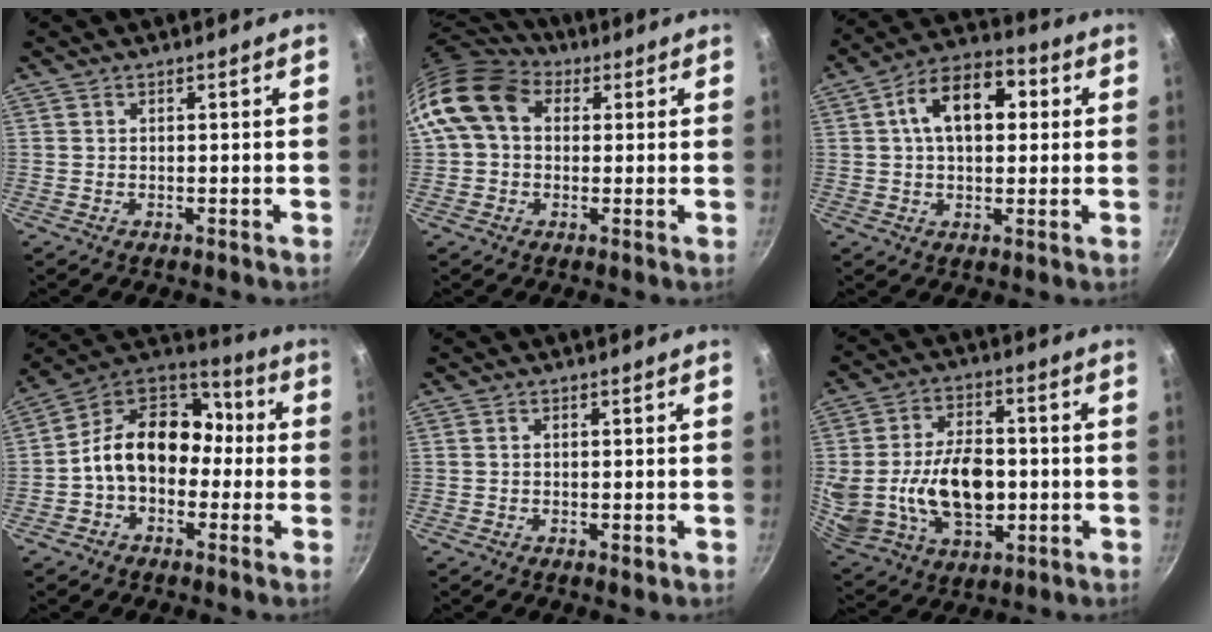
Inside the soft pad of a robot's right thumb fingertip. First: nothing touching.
{"total": 14.0, "force": [3.0, 10.5, 8.7], "torque": [-0.154, 0.029, 0.038]}
{"total": 13.6, "force": [2.7, 8.3, 10.4], "torque": [-0.128, 0.022, 0.028]}
{"total": 15.8, "force": [-1.6, 11.9, 10.3], "torque": [-0.124, 0.056, -0.048]}
{"total": 1.1, "force": [-0.2, 0.6, 0.9], "torque": [-0.012, 0.001, -0.004]}
{"total": 20.4, "force": [-1.2, 13.3, 15.5], "torque": [-0.276, 0.009, -0.007]}